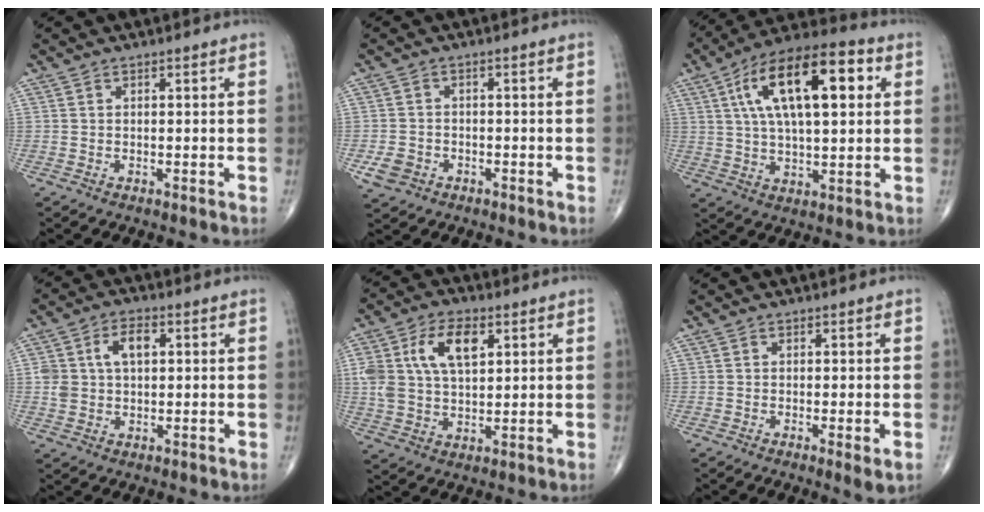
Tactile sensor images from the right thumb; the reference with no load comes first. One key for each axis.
{"total": 4.0, "fx": -1.7, "fy": 3.3, "fz": 1.5, "tx": -0.026, "ty": 0.010, "tz": -0.025}
{"total": 19.7, "fx": 5.7, "fy": 8.2, "fz": 17.0, "tx": -0.273, "ty": 0.012, "tz": 0.084}
{"total": 7.4, "fx": 1.5, "fy": 4.7, "fz": 5.5, "tx": -0.094, "ty": 0.014, "tz": 0.030}
{"total": 11.3, "fx": 3.7, "fy": 6.4, "fz": 8.6, "tx": -0.157, "ty": 0.001, "tz": 0.071}
{"total": 2.5, "fx": -0.7, "fy": 0.3, "fz": 2.4, "tx": -0.040, "ty": -0.010, "tz": -0.012}